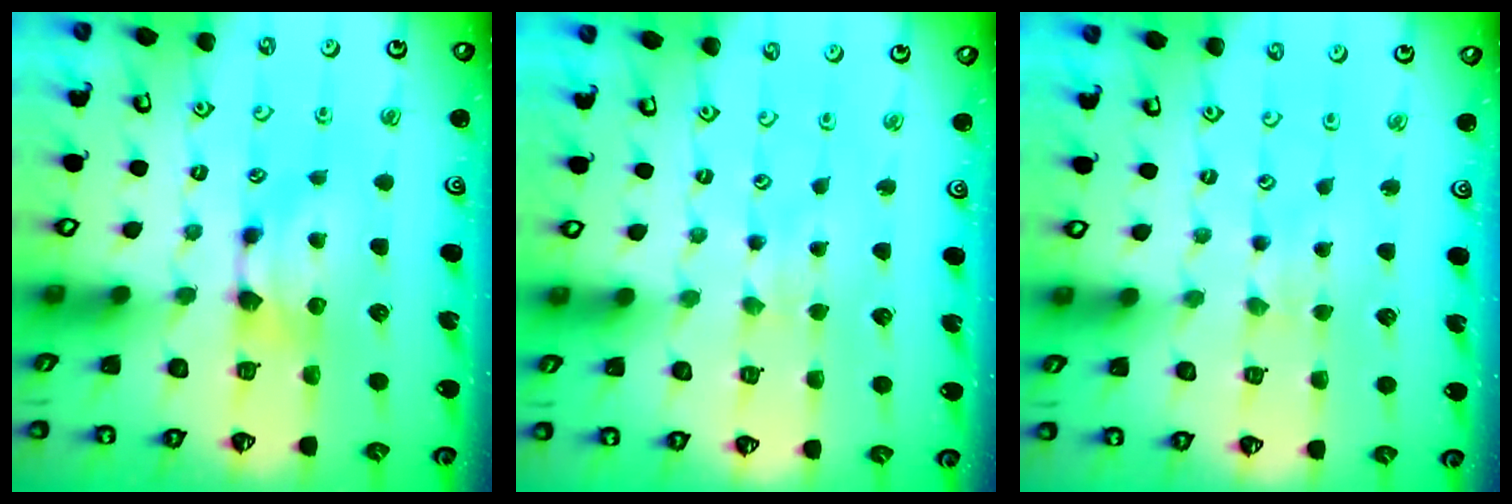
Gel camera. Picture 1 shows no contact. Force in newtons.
{"total": 2.8, "press": 2.8, "slide": 0.2}
{"total": 3.4, "press": 3.4, "slide": 0.1}